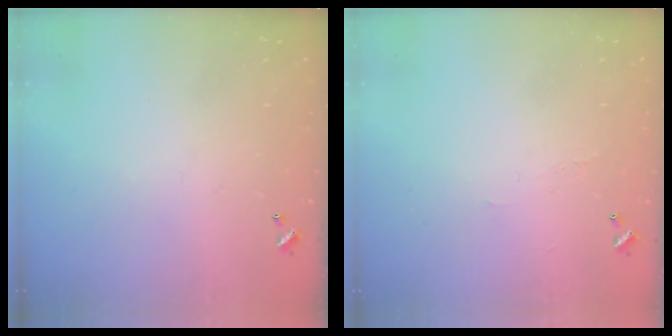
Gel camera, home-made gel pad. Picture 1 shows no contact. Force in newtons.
{"total": 0.9, "press": 0.7, "slide": 0.6}